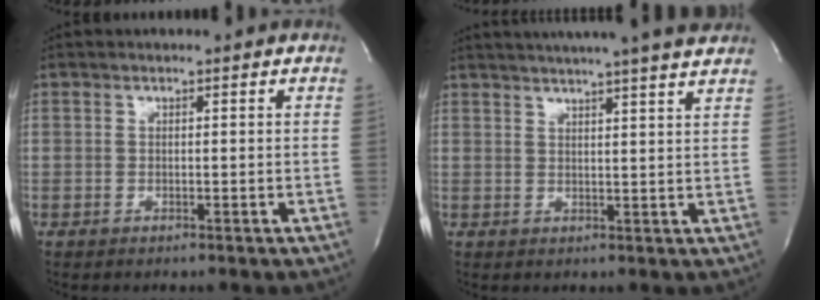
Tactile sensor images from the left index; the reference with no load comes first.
{"total": 16.4, "force": [14.6, -0.4, 7.5], "torque": [-0.126, 0.006, 0.185]}